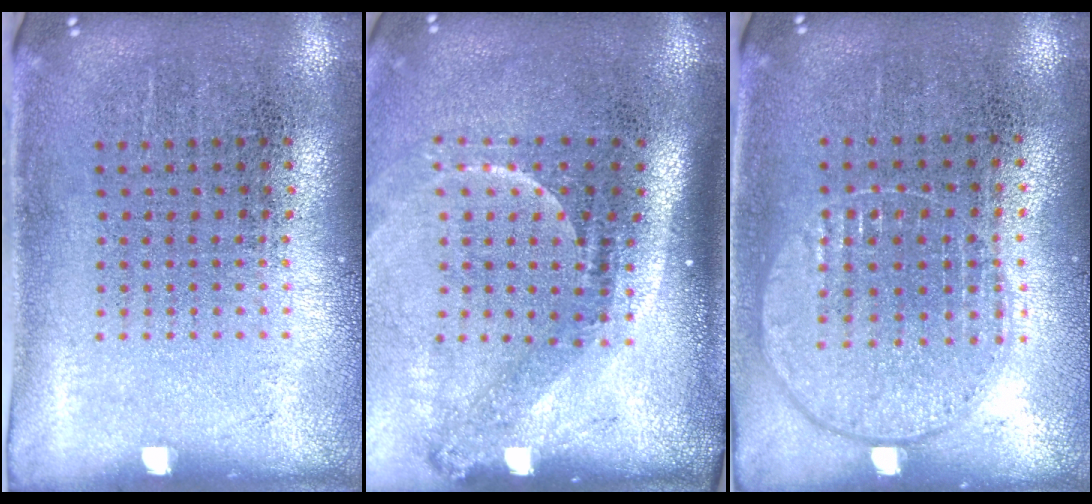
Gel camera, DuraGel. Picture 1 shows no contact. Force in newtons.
{"total": 2.2, "press": 1.5, "slide": 1.6}
{"total": 1.0, "press": 0.9, "slide": 0.3}